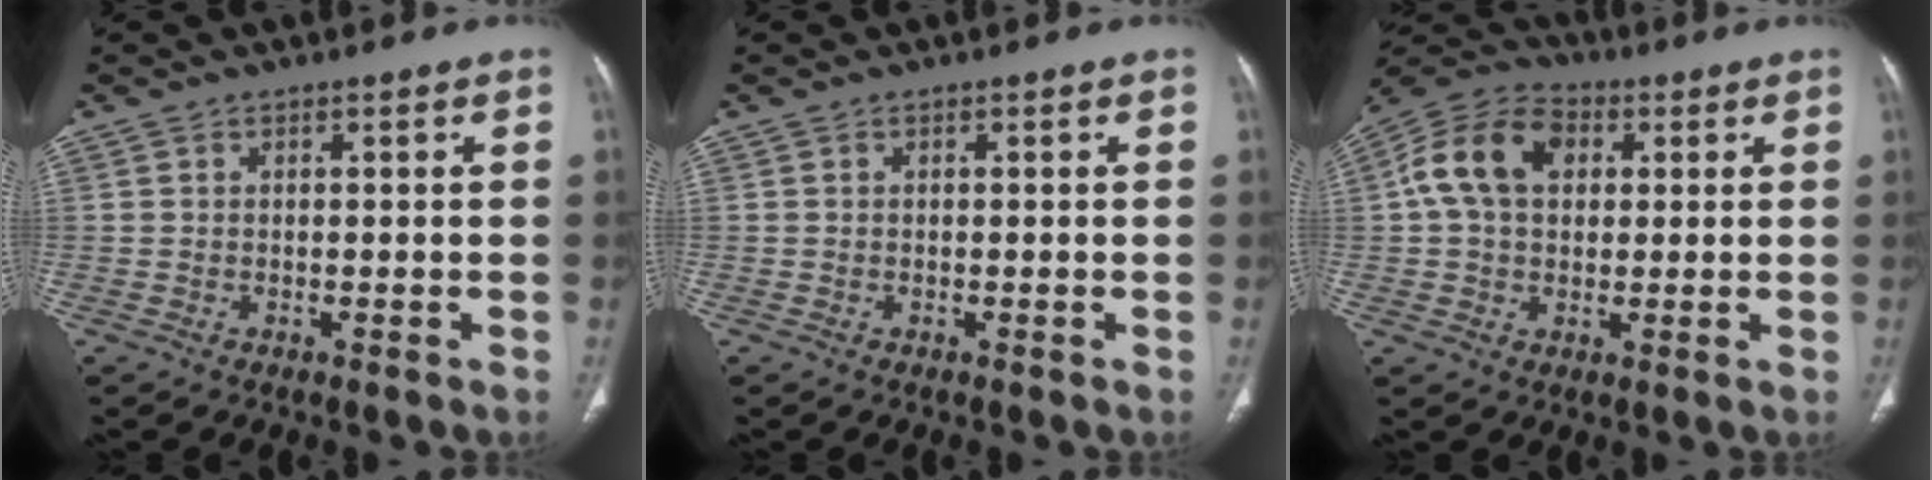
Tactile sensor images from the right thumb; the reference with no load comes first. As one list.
[{"total": 0.0}, {"total": 12.7, "force": [2.7, 9.0, 8.6], "torque": [-0.147, 0.022, 0.039]}]